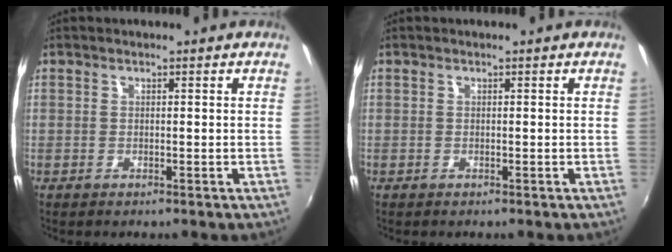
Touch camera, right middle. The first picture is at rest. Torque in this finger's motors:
{"motor_torque": [0.02, -0.02, -0.07, 0.00]}